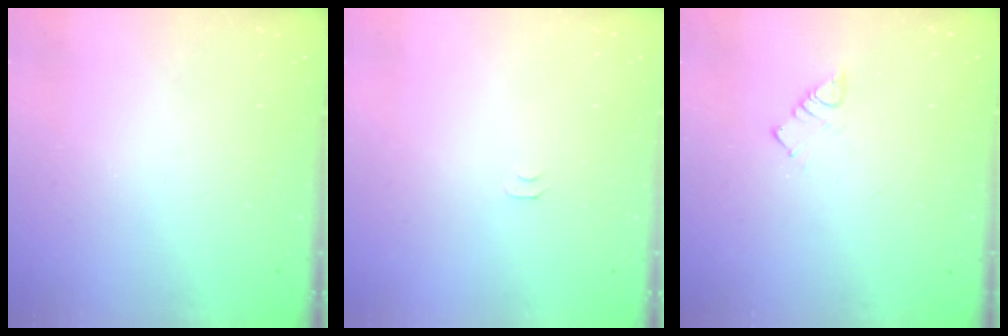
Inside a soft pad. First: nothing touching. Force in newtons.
{"total": 5.1, "press": 5.1, "slide": 0.5}
{"total": 2.9, "press": 2.9, "slide": 0.5}